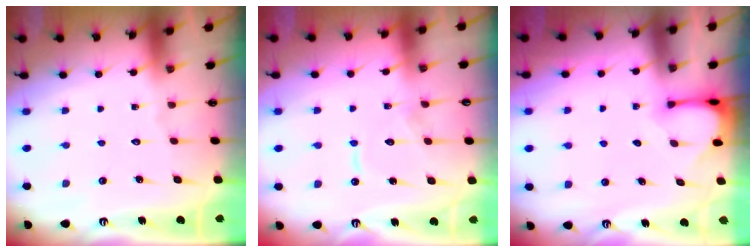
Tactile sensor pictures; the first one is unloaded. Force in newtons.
{"total": 7.9, "press": 7.8, "slide": 0.6}
{"total": 3.2, "press": 3.2, "slide": 0.2}